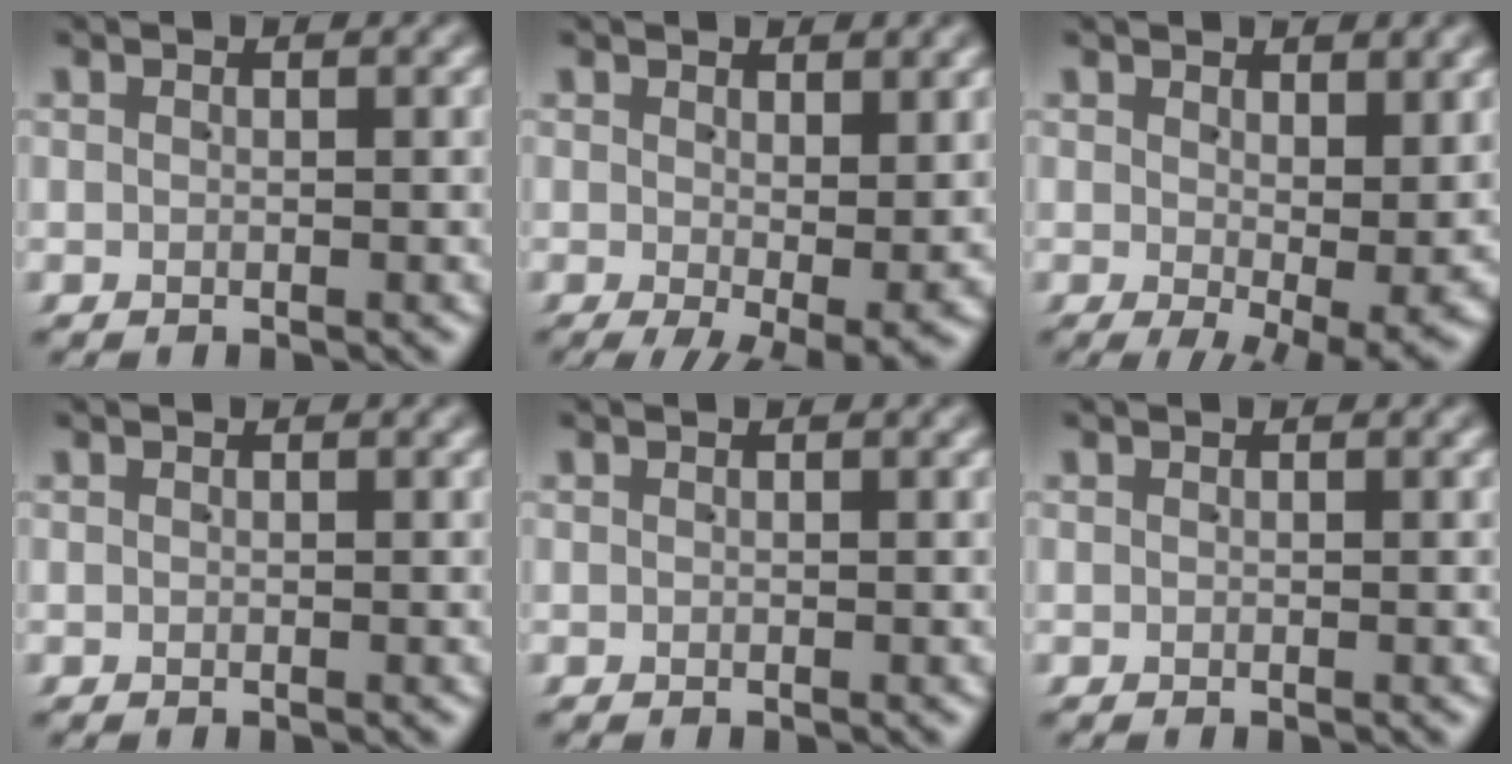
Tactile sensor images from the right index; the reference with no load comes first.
{"total": 3.7, "force": [-1.3, 1.4, 3.2], "torque": [-0.039, -0.025, -0.005]}
{"total": 3.7, "force": [-0.2, 1.4, 3.4], "torque": [-0.044, -0.026, 0.009]}
{"total": 0.0}
{"total": 0.0}
{"total": 0.0}